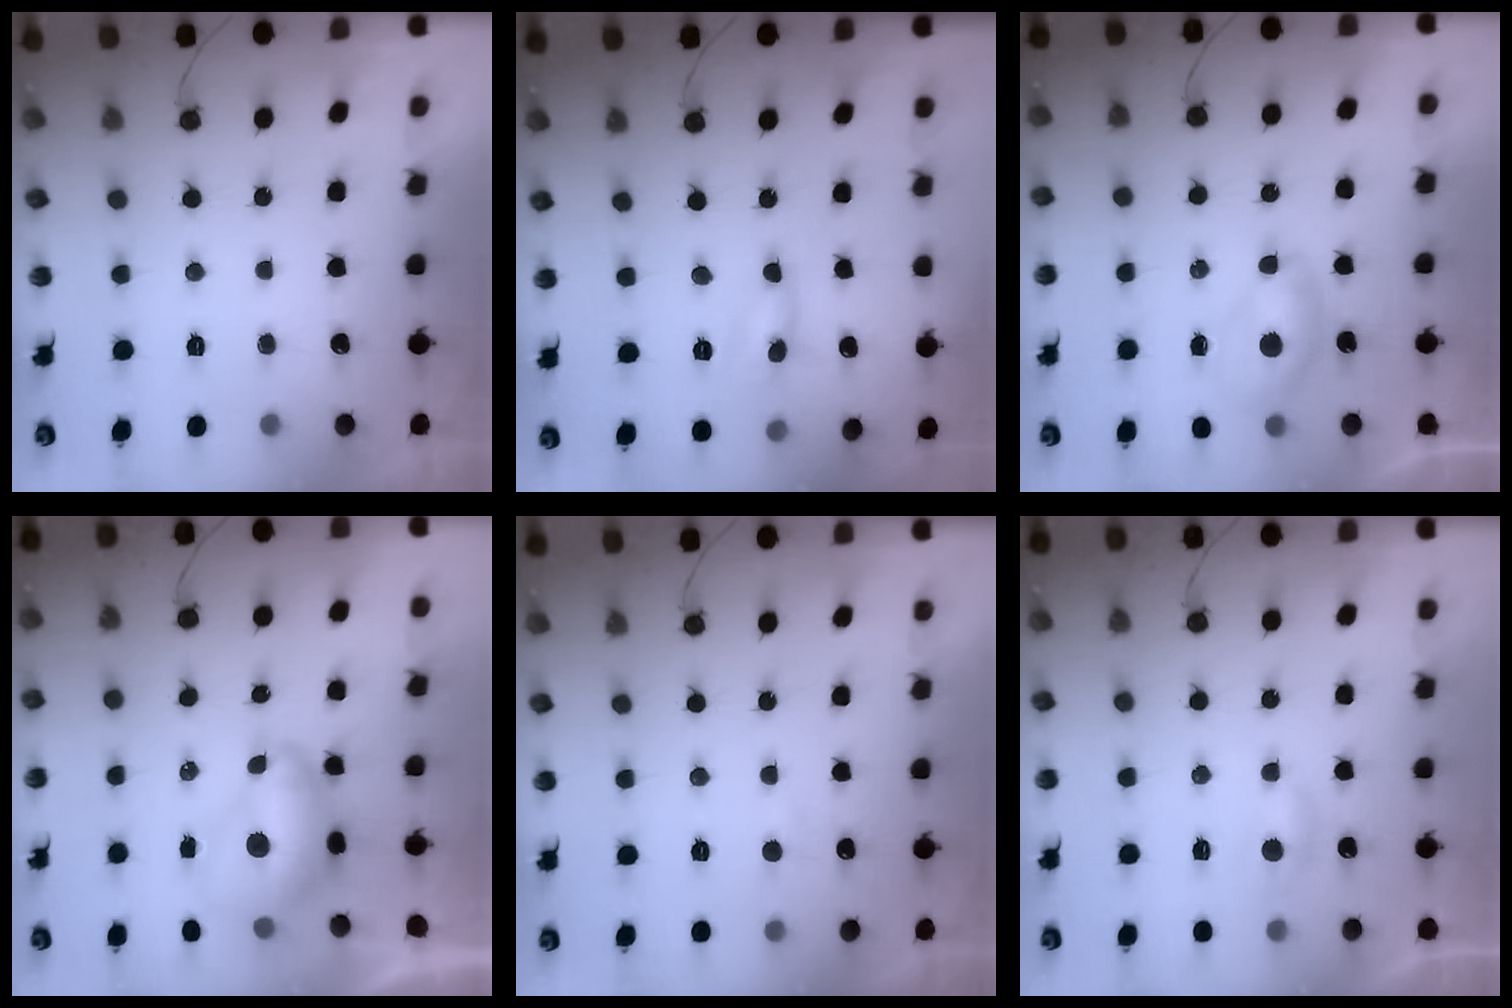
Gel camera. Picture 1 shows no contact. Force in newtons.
{"total": 0.8, "press": 0.7, "slide": 0.1}
{"total": 6.3, "press": 6.3, "slide": 1.0}
{"total": 8.3, "press": 8.2, "slide": 0.9}
{"total": 3.6, "press": 3.6, "slide": 0.4}
{"total": 3.9, "press": 3.8, "slide": 0.4}